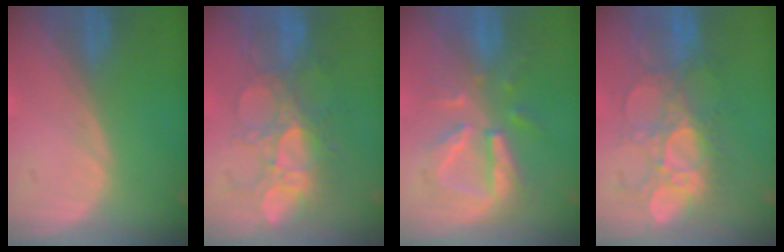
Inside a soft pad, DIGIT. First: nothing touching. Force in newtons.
{"total": 8.8, "press": 8.5, "slide": 2.3}
{"total": 8.0, "press": 8.0, "slide": 0.1}
{"total": 9.2, "press": 9.2, "slide": 0.5}